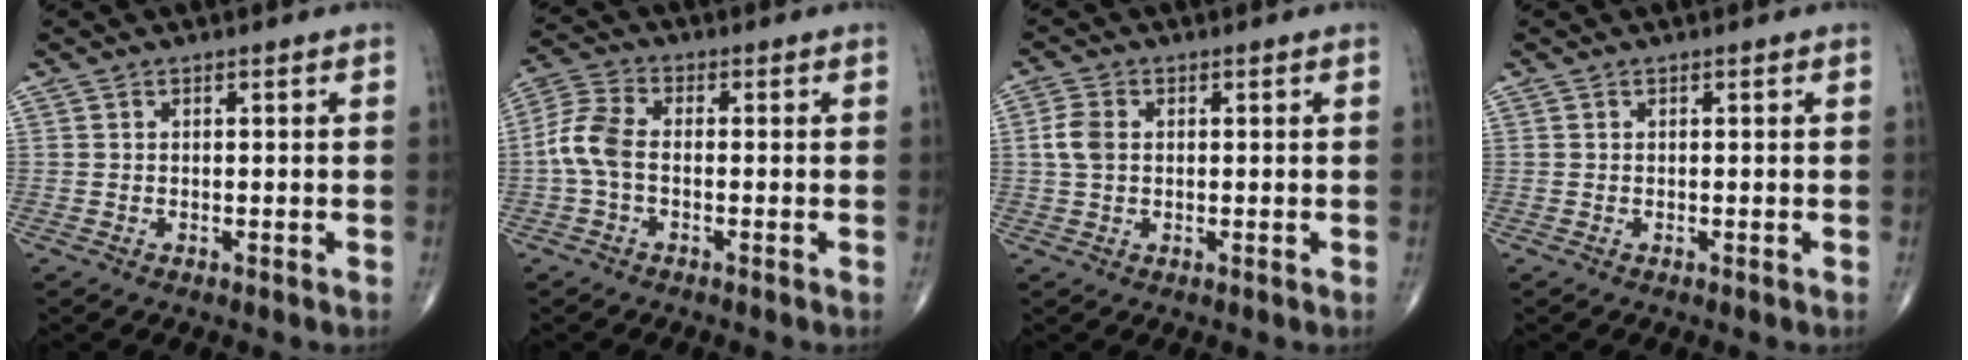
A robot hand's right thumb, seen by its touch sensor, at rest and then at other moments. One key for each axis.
{"total": 6.4, "fx": -1.0, "fy": 3.5, "fz": 5.3, "tx": -0.123, "ty": 0.018, "tz": -0.031}
{"total": 3.8, "fx": 0.4, "fy": 2.6, "fz": 2.8, "tx": -0.064, "ty": 0.006, "tz": 0.004}
{"total": 0.0}